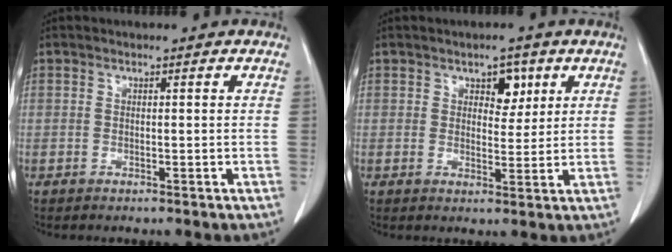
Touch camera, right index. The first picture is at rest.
{"total": 2.0, "force": [1.4, 0.9, 1.0], "torque": [-0.012, -0.005, 0.025]}